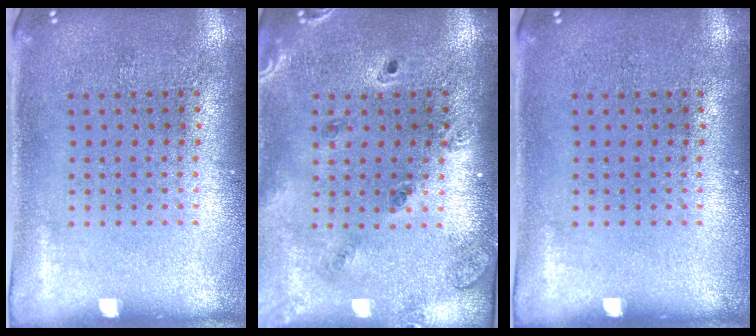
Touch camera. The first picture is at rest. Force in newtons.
{"total": 1.4, "press": 1.3, "slide": 0.3}
{"total": 0.0}